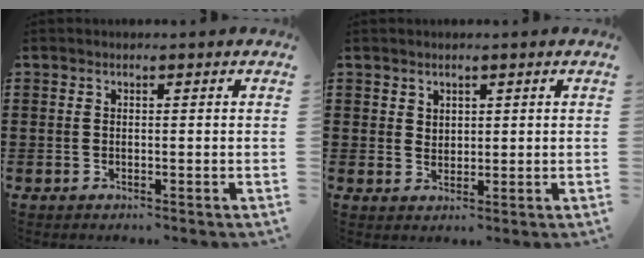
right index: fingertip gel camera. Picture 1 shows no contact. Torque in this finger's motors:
{"motor_torque": [-0.31, 0.33, 0.03, -0.01]}